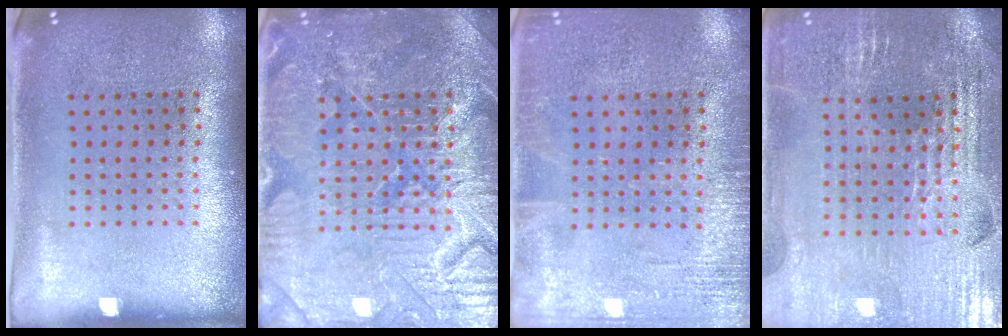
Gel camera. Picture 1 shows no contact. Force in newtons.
{"total": 4.7, "press": 4.7, "slide": 0.6}
{"total": 2.4, "press": 2.4, "slide": 0.3}
{"total": 3.0, "press": 3.0, "slide": 0.4}